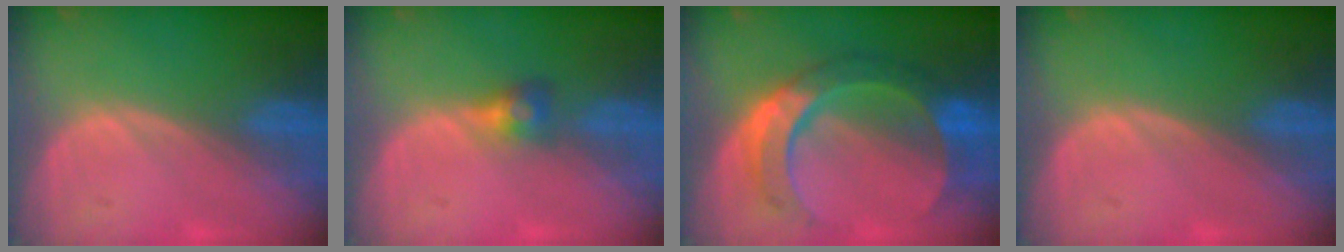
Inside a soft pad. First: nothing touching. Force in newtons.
{"total": 2.8, "press": 2.7, "slide": 0.9}
{"total": 9.5, "press": 9.5, "slide": 0.9}
{"total": 0.0}